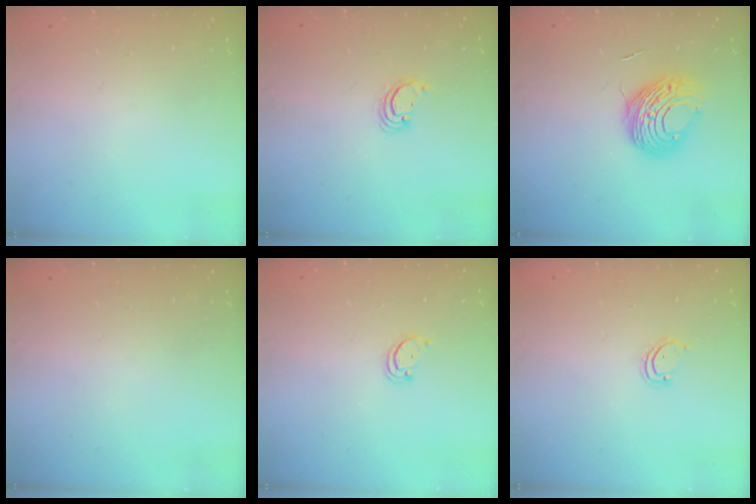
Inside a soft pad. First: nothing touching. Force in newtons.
{"total": 2.7, "press": 2.7, "slide": 0.1}
{"total": 10.4, "press": 10.4, "slide": 0.5}
{"total": 0.0}
{"total": 2.1, "press": 2.1, "slide": 0.2}
{"total": 2.8, "press": 2.8, "slide": 0.3}